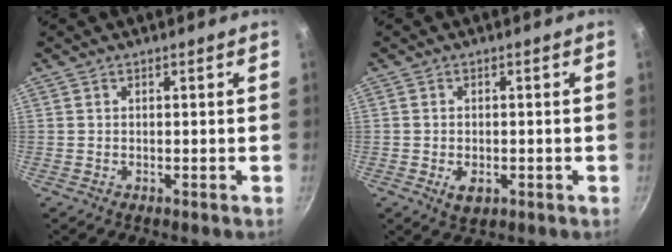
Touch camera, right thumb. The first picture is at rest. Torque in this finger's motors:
{"motor_torque": [-0.31, 0.33, -0.35, 0.30, 0.05]}